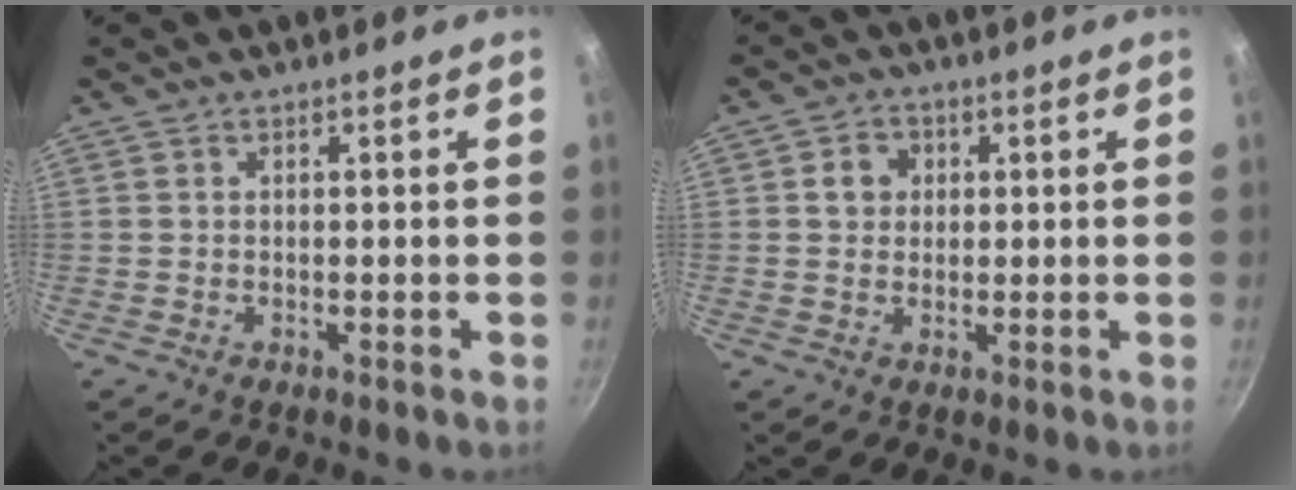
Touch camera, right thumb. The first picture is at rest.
{"total": 4.3, "force": [0.8, 3.8, 1.8], "torque": [-0.005, 0.007, 0.009]}